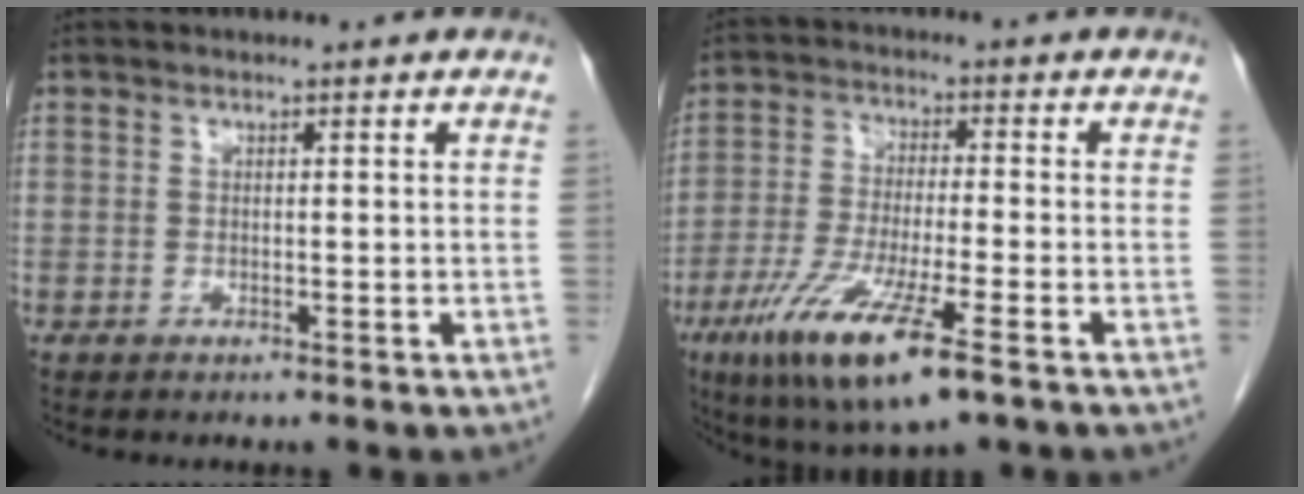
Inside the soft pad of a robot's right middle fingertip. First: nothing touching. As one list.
[{"total": 12.9, "force": [-6.9, 1.5, 10.9], "torque": [-0.212, -0.033, -0.119]}]